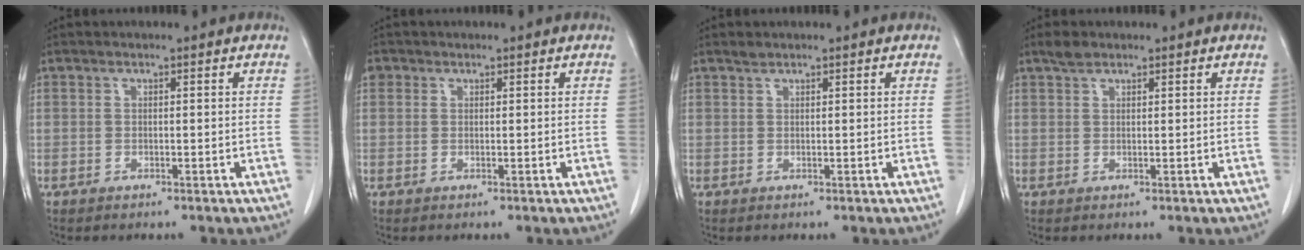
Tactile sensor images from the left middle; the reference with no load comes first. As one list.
[{"total": 1.2, "force": [0.6, 1.0, 0.2], "torque": [0.002, 0.007, 0.009]}, {"total": 0.6, "force": [0.6, 0.1, 0.0], "torque": [-0.007, -0.001, 0.014]}, {"total": 1.7, "force": [1.4, 0.7, 0.7], "torque": [-0.018, 0.005, 0.026]}]